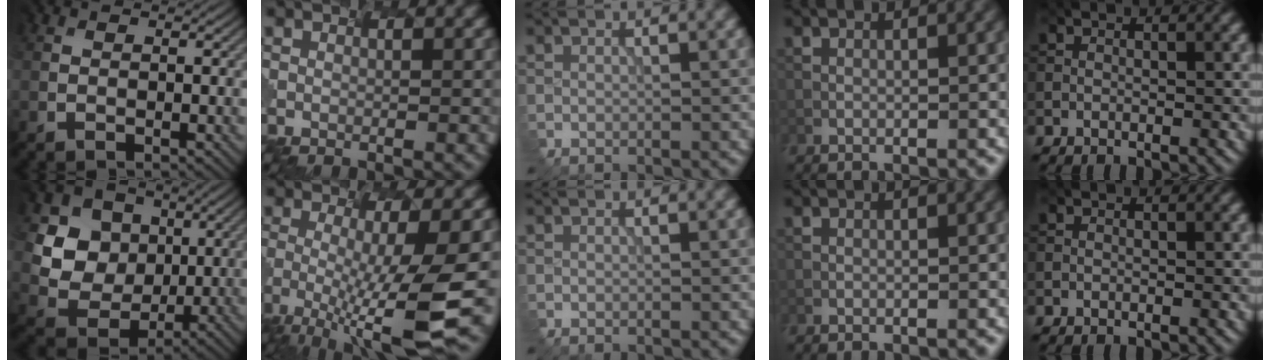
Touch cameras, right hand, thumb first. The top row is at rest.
{"thumb": {"total": 7.3, "force": [1.9, 6.7, 2.1], "torque": [-0.057, -0.011, 0.024]}, "index": {"total": 7.9, "force": [-3.2, 0.5, 7.2], "torque": [-0.130, -0.018, -0.027]}}